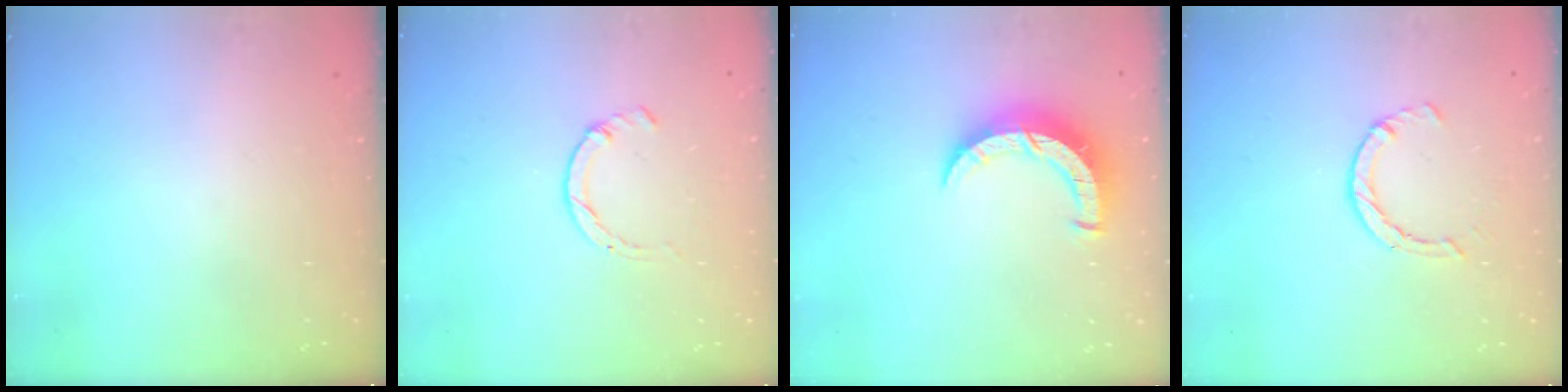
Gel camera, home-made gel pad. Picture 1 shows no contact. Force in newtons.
{"total": 1.7, "press": 1.7, "slide": 0.3}
{"total": 8.6, "press": 8.5, "slide": 0.7}
{"total": 3.4, "press": 3.4, "slide": 0.2}